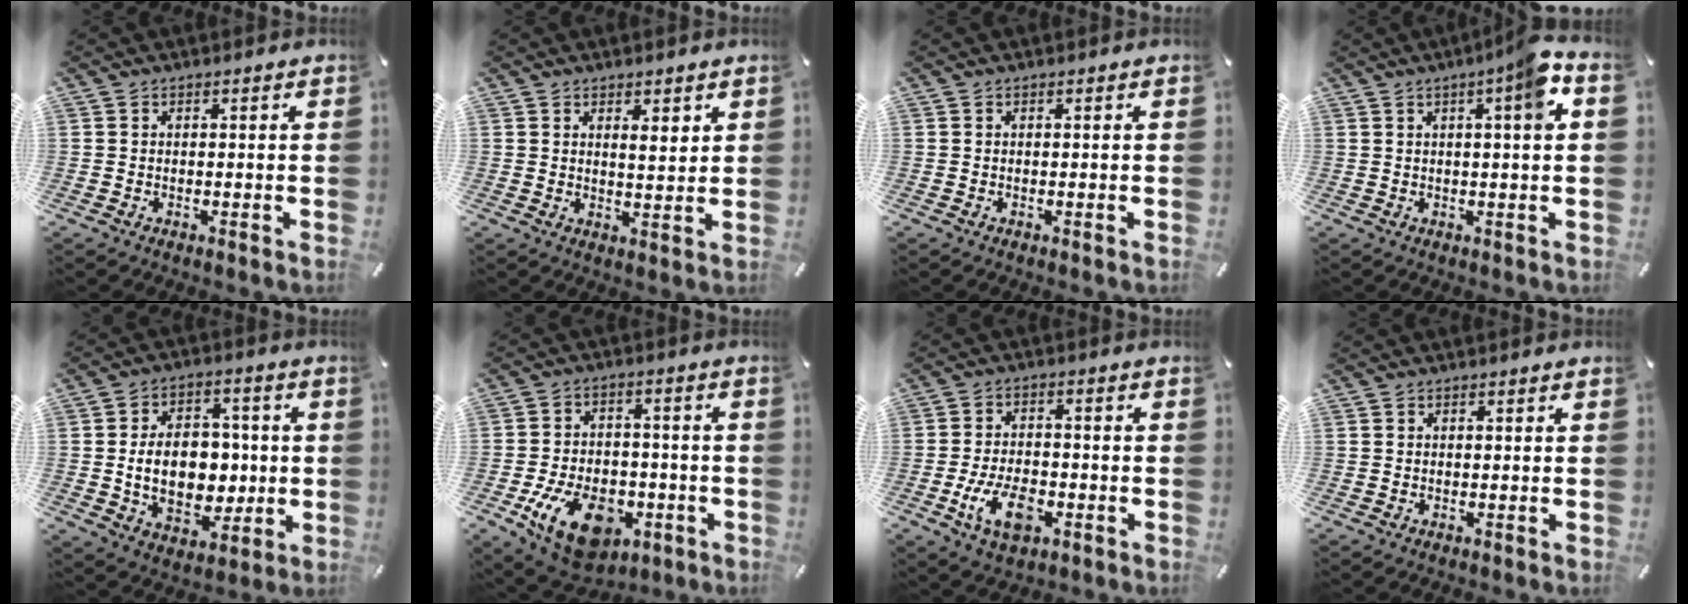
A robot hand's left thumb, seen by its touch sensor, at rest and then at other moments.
{"total": 3.6, "force": [2.2, 1.5, 2.4], "torque": [-0.028, -0.016, 0.034]}
{"total": 0.0}
{"total": 8.0, "force": [2.7, 0.4, 7.5], "torque": [-0.104, -0.013, 0.035]}
{"total": 14.7, "force": [-0.7, 10.5, 10.3], "torque": [-0.172, 0.006, -0.007]}
{"total": 15.0, "force": [-5.8, 9.1, 10.3], "torque": [-0.189, 0.022, -0.098]}
{"total": 9.9, "force": [-3.7, 5.7, 7.2], "torque": [-0.148, 0.004, -0.067]}
{"total": 0.0}